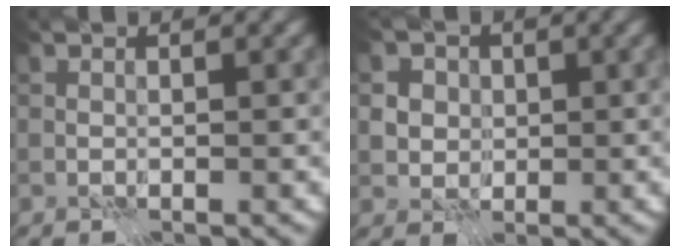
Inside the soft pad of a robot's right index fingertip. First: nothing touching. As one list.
[{"total": 5.6, "force": [1.8, 4.7, 2.5], "torque": [-0.049, 0.018, 0.017]}]